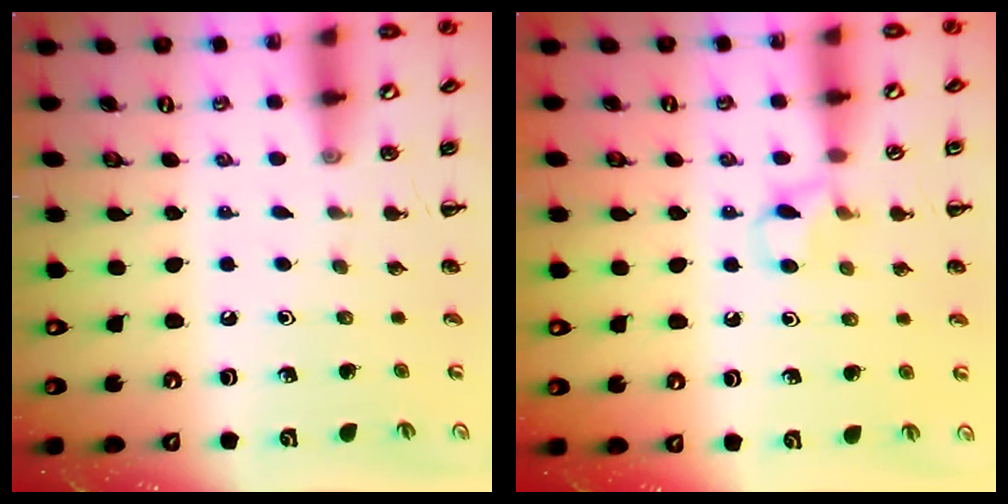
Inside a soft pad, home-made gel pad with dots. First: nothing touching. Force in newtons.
{"total": 6.2, "press": 5.9, "slide": 2.0}